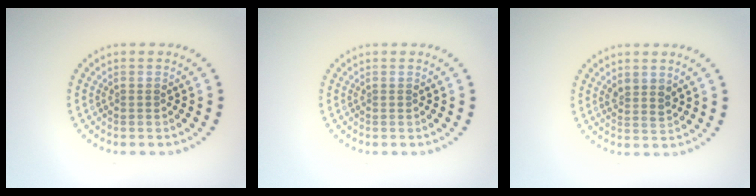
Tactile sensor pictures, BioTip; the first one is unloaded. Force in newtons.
{"total": 0.0}
{"total": 1.5, "press": 1.3, "slide": 0.8}